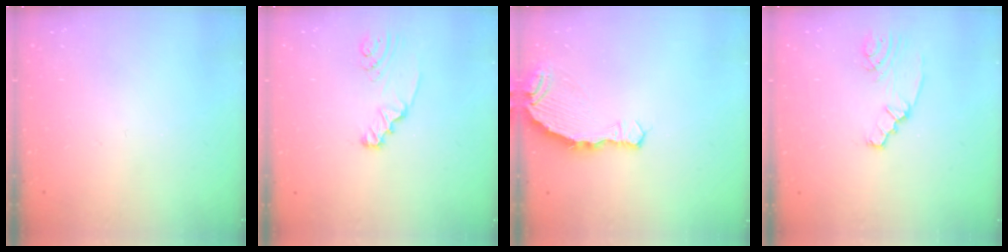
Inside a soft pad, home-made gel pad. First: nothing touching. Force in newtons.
{"total": 2.4, "press": 2.4, "slide": 0.3}
{"total": 7.9, "press": 6.2, "slide": 4.9}
{"total": 2.5, "press": 2.5, "slide": 0.3}